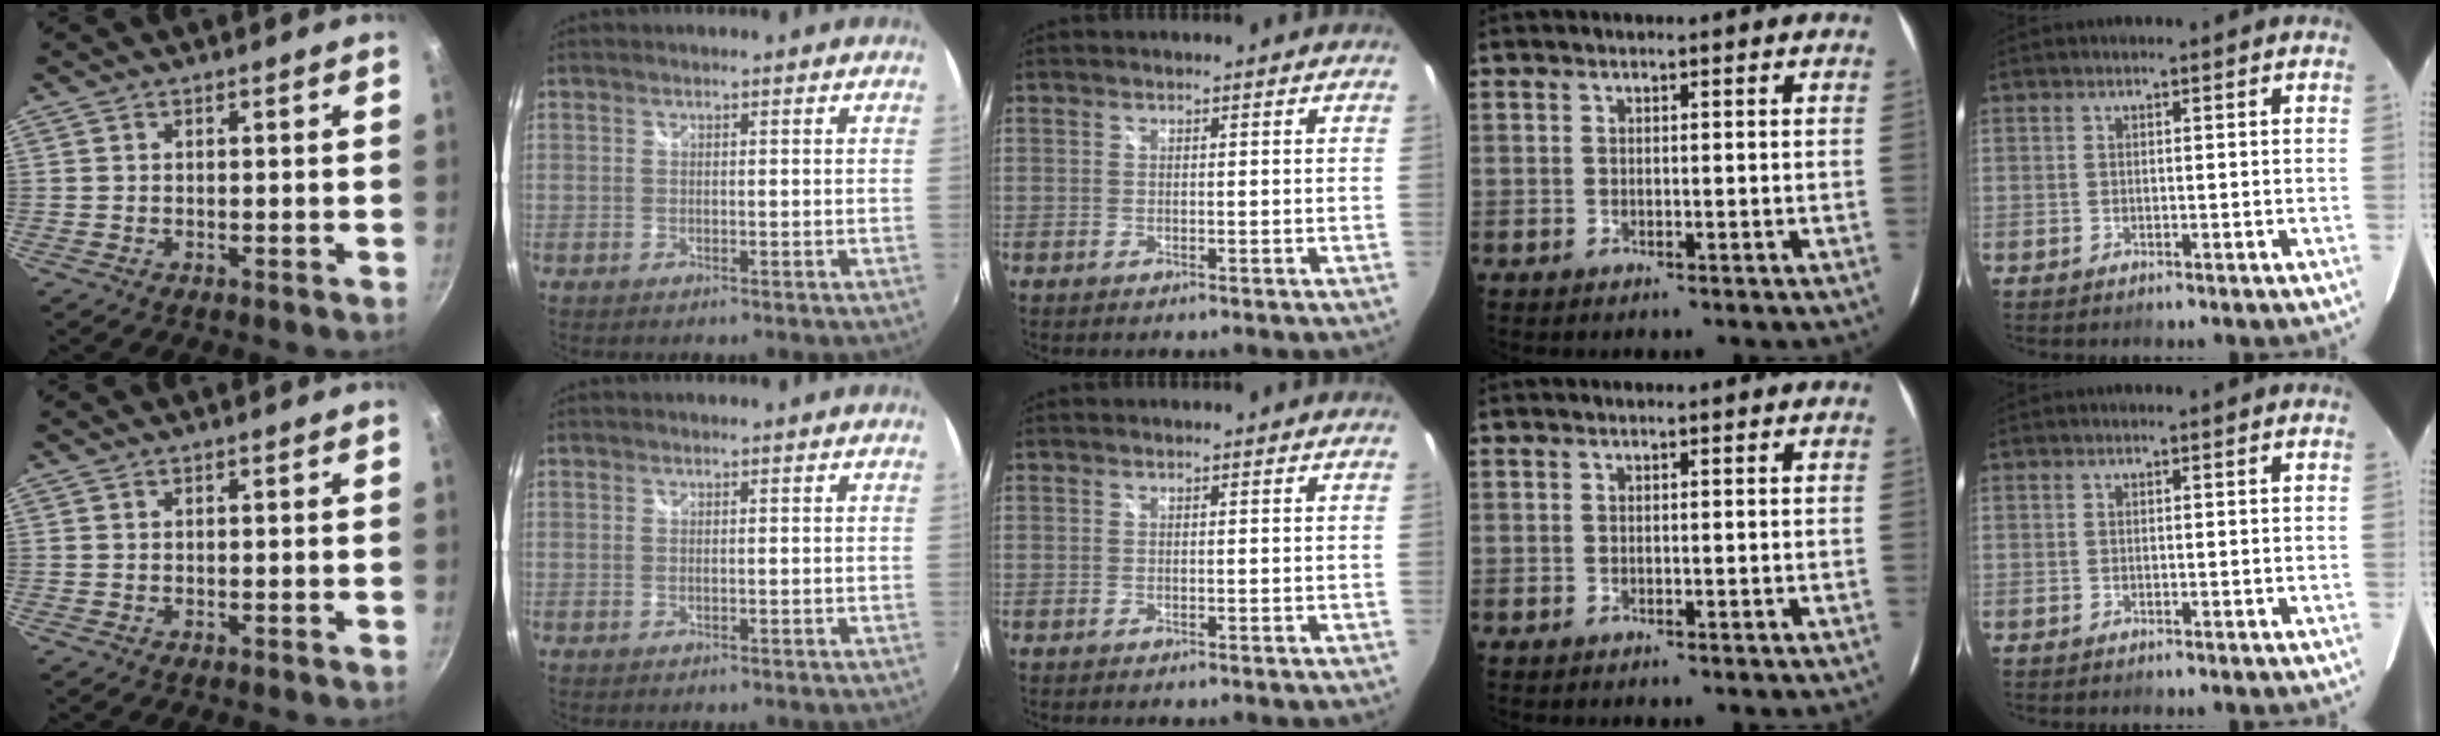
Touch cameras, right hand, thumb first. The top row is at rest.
{}